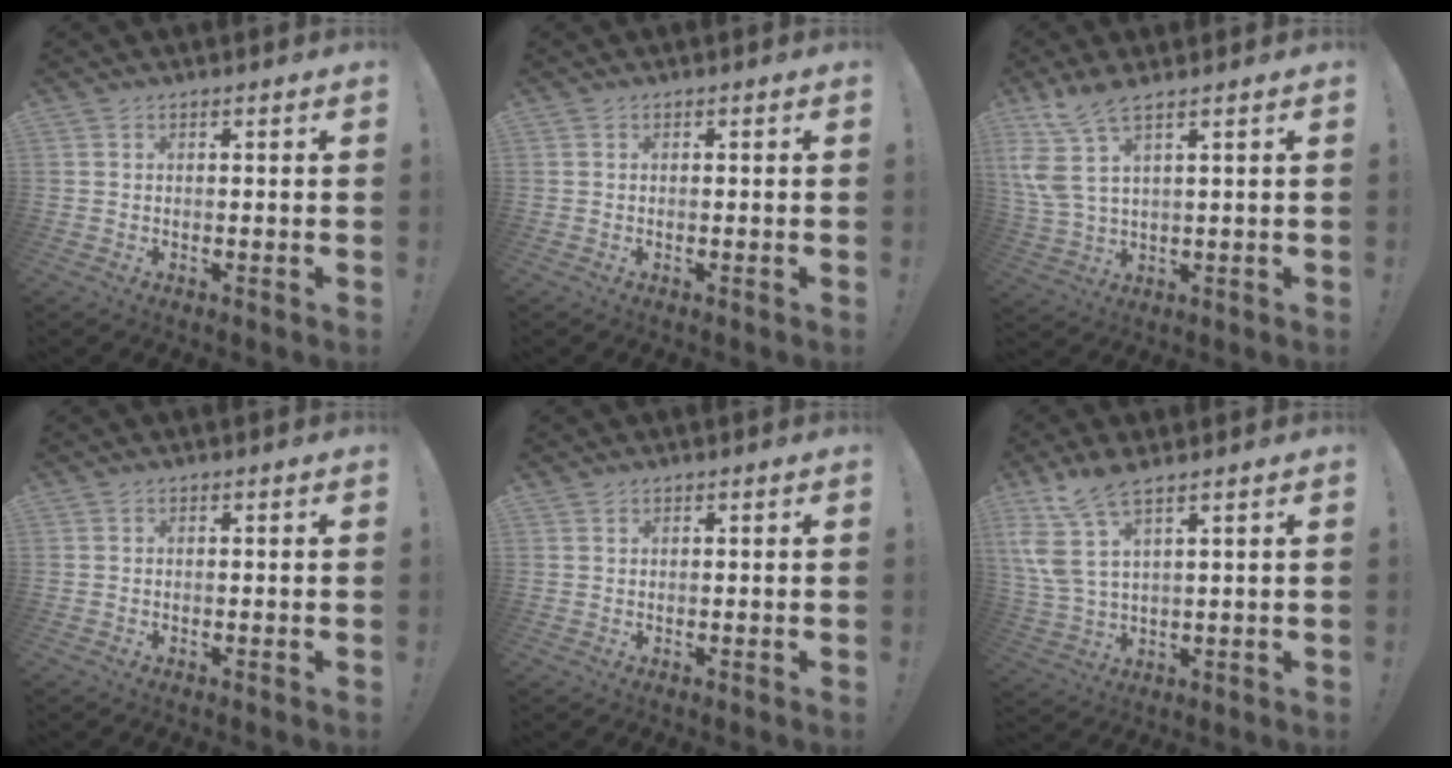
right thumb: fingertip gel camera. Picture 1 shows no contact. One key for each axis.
{"total": 0.0}
{"total": 8.2, "fx": 5.0, "fy": 1.9, "fz": 6.3, "tx": -0.133, "ty": -0.025, "tz": 0.098}
{"total": 0.0}
{"total": 0.9, "fx": 0.7, "fy": 0.5, "fz": 0.2, "tx": 0.004, "ty": -0.003, "tz": 0.013}
{"total": 9.1, "fx": 5.6, "fy": 2.5, "fz": 6.7, "tx": -0.143, "ty": -0.026, "tz": 0.110}